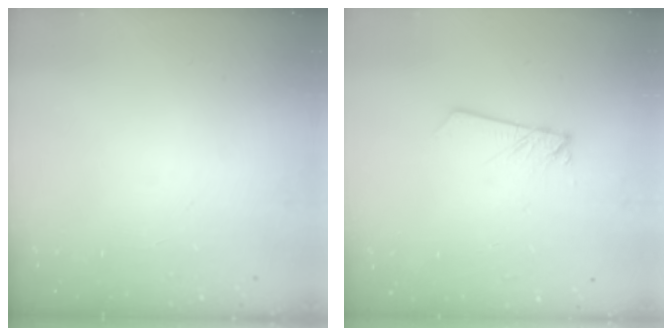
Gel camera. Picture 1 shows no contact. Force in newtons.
{"total": 2.0, "press": 2.0, "slide": 0.2}